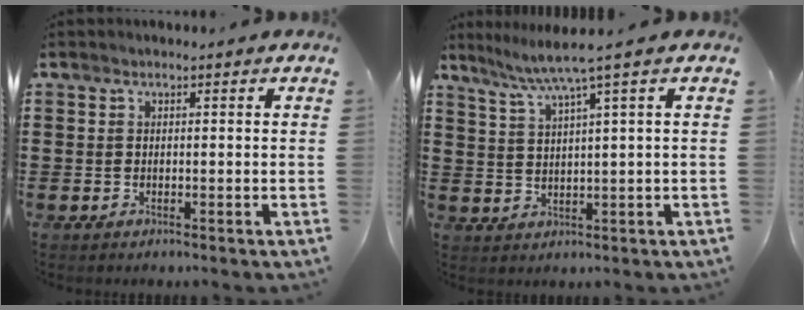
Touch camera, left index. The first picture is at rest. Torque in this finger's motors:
{"motor_torque": [0.26, -0.35, 0.16, 0.02]}